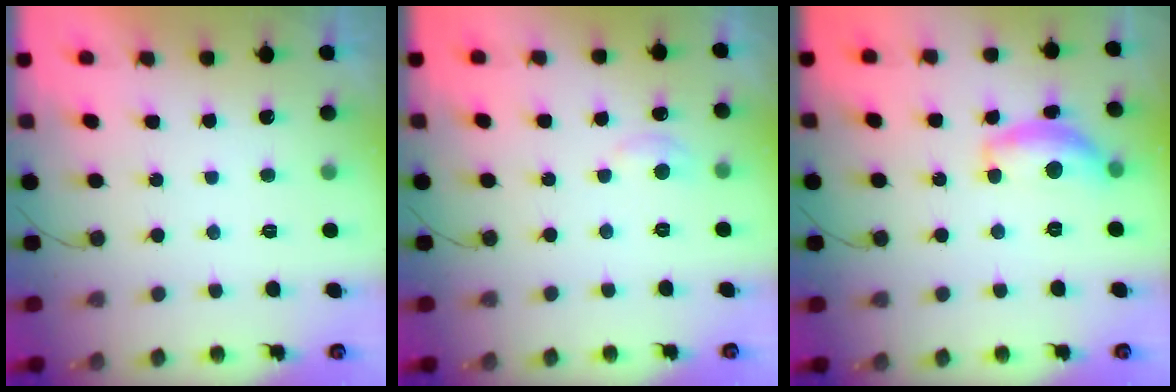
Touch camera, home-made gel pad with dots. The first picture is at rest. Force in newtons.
{"total": 3.8, "press": 3.8, "slide": 0.5}
{"total": 12.6, "press": 12.6, "slide": 0.8}